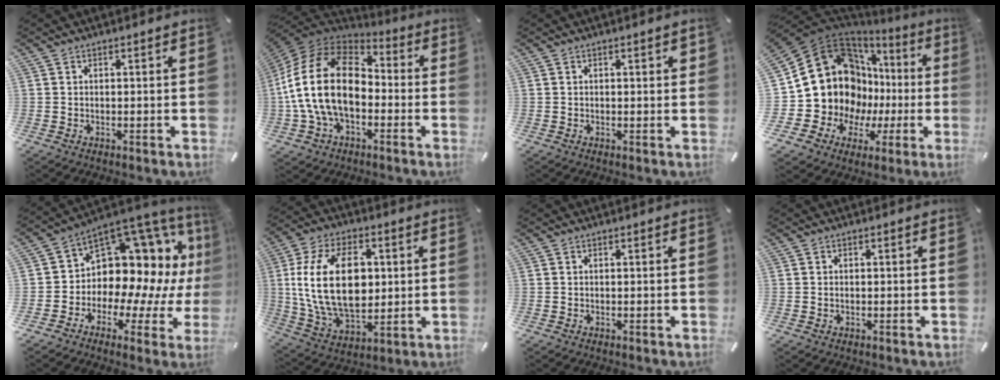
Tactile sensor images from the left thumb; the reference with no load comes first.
{"total": 21.3, "force": [-2.5, 14.5, 15.4], "torque": [-0.325, 0.037, -0.044]}
{"total": 1.1, "force": [0.2, 0.4, 1.0], "torque": [-0.012, -0.001, 0.000]}
{"total": 19.4, "force": [2.2, 17.0, 9.2], "torque": [-0.160, -0.048, 0.070]}
{"total": 12.3, "force": [4.9, 8.7, 7.1], "torque": [-0.097, -0.081, 0.085]}
{"total": 20.5, "force": [2.1, 13.5, 15.3], "torque": [-0.320, 0.000, 0.033]}
{"total": 0.0}
{"total": 0.7, "force": [-0.1, 0.4, 0.6], "torque": [-0.014, 0.000, -0.002]}